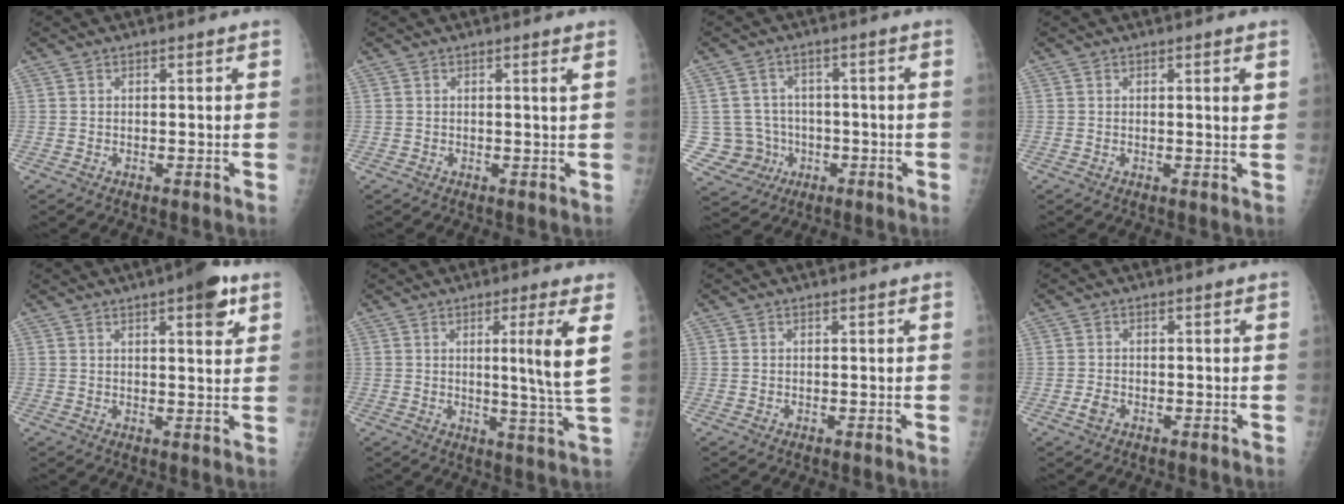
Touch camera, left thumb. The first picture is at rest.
{"total": 0.7, "force": [0.4, -0.2, 0.5], "torque": [-0.015, -0.008, 0.006]}
{"total": 7.8, "force": [-1.1, 7.5, 1.5], "torque": [-0.004, 0.016, -0.008]}
{"total": 1.7, "force": [0.7, 0.1, 1.5], "torque": [-0.022, -0.005, 0.009]}
{"total": 7.4, "force": [3.9, 2.2, 5.9], "torque": [-0.065, -0.014, 0.047]}
{"total": 9.6, "force": [2.8, -1.3, 9.0], "torque": [-0.143, -0.032, 0.045]}
{"total": 0.0}
{"total": 1.5, "force": [-0.7, 1.0, 1.0], "torque": [-0.021, 0.000, -0.014]}